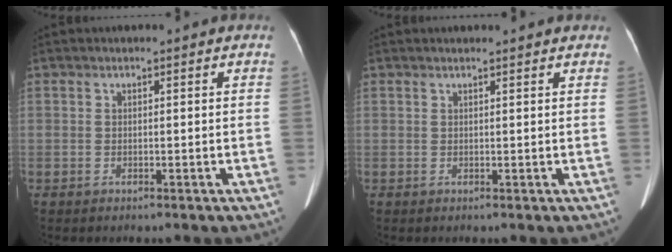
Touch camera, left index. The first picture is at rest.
{"total": 2.3, "force": [2.2, 0.3, 0.6], "torque": [-0.013, 0.014, 0.023]}